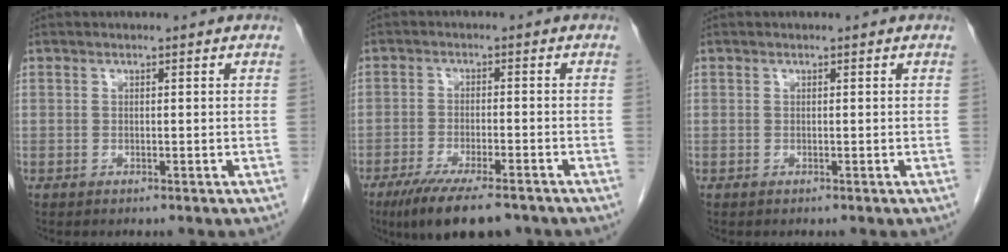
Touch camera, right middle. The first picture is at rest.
{"total": 10.9, "force": [-8.1, 2.4, 6.9], "torque": [-0.111, -0.022, -0.128]}
{"total": 0.0}